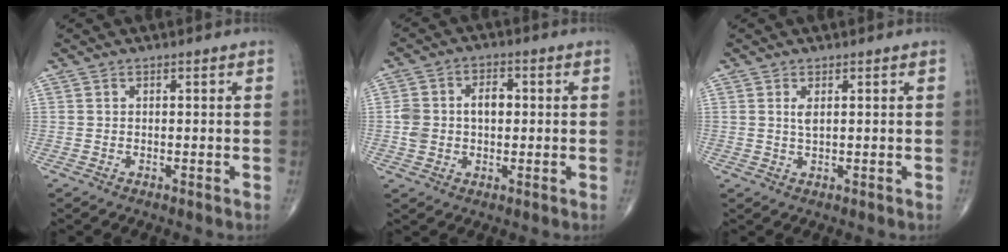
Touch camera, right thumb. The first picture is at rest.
{"total": 7.7, "force": [0.4, 5.4, 5.5], "torque": [-0.092, 0.020, 0.007]}
{"total": 1.7, "force": [0.6, 0.6, 1.5], "torque": [-0.030, -0.004, 0.015]}